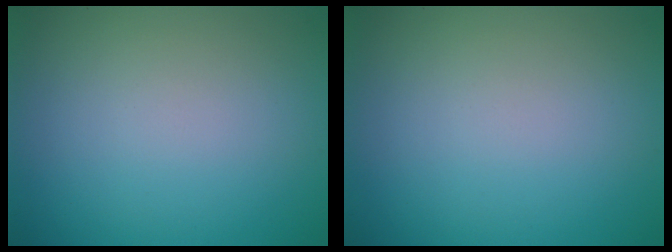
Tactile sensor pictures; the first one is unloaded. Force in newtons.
{"total": 0.0}